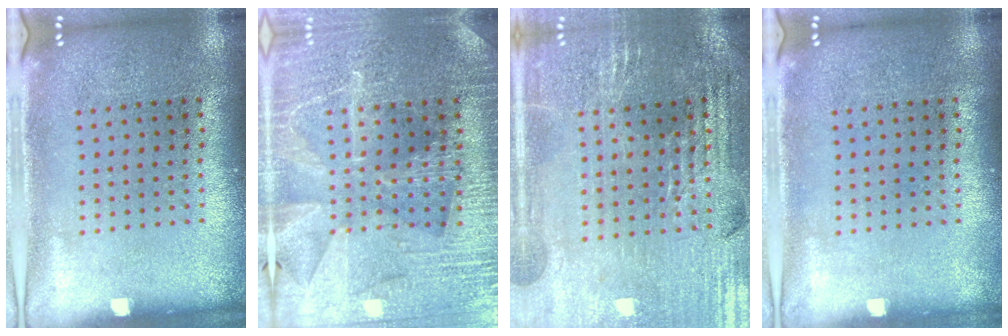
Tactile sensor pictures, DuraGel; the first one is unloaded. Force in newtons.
{"total": 3.6, "press": 3.5, "slide": 0.9}
{"total": 2.9, "press": 2.8, "slide": 0.5}
{"total": 0.0}